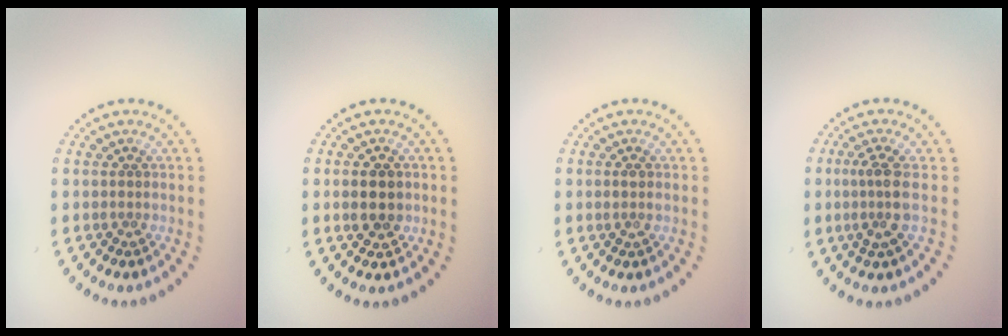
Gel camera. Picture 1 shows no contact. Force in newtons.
{"total": 2.2, "press": 2.2, "slide": 0.1}
{"total": 1.0, "press": 0.9, "slide": 0.4}
{"total": 2.7, "press": 2.0, "slide": 1.8}